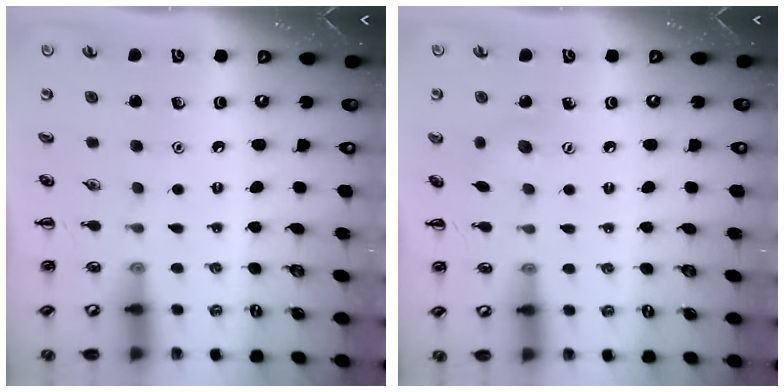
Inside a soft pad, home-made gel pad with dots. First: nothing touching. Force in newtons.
{"total": 5.2, "press": 5.0, "slide": 1.2}